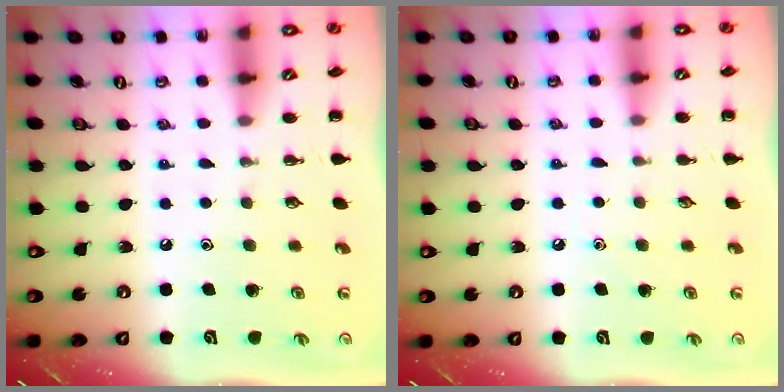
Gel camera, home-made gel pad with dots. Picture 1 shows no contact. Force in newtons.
{"total": 4.2, "press": 3.9, "slide": 1.4}